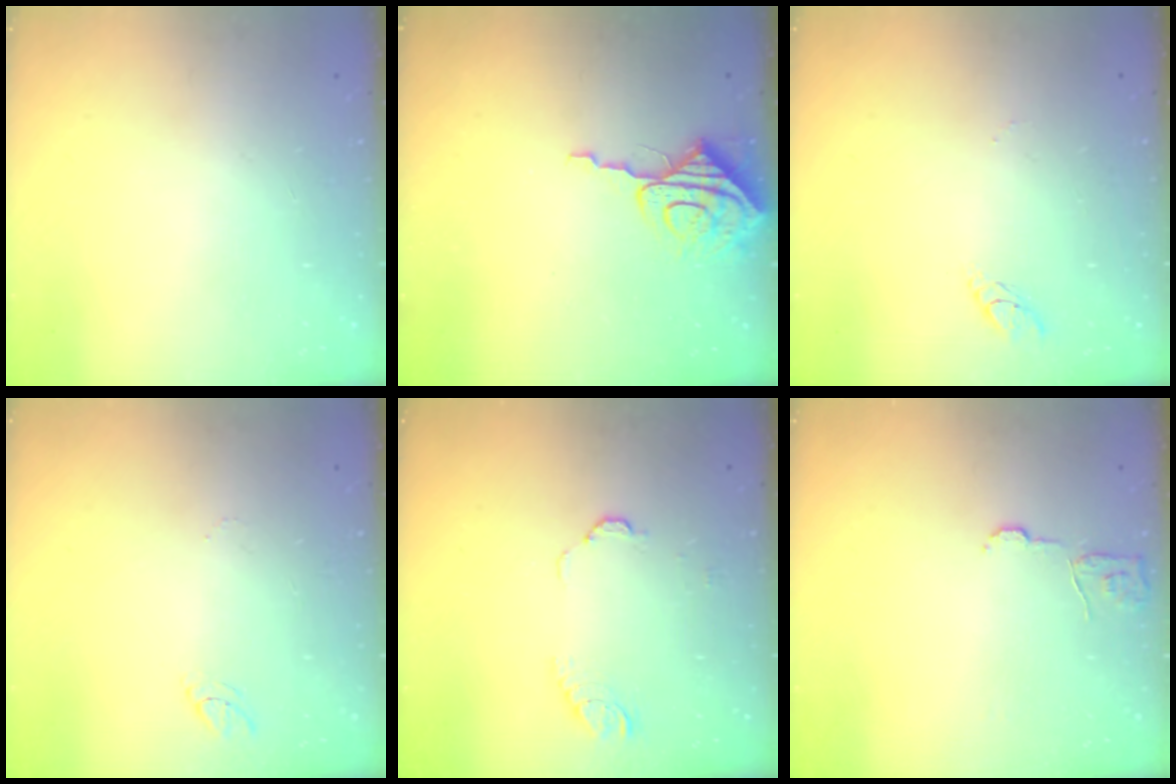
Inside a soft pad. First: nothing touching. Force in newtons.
{"total": 8.5, "press": 8.4, "slide": 1.0}
{"total": 4.0, "press": 4.0, "slide": 0.3}
{"total": 3.7, "press": 3.7, "slide": 0.3}
{"total": 3.0, "press": 3.0, "slide": 0.3}
{"total": 5.8, "press": 5.8, "slide": 0.4}